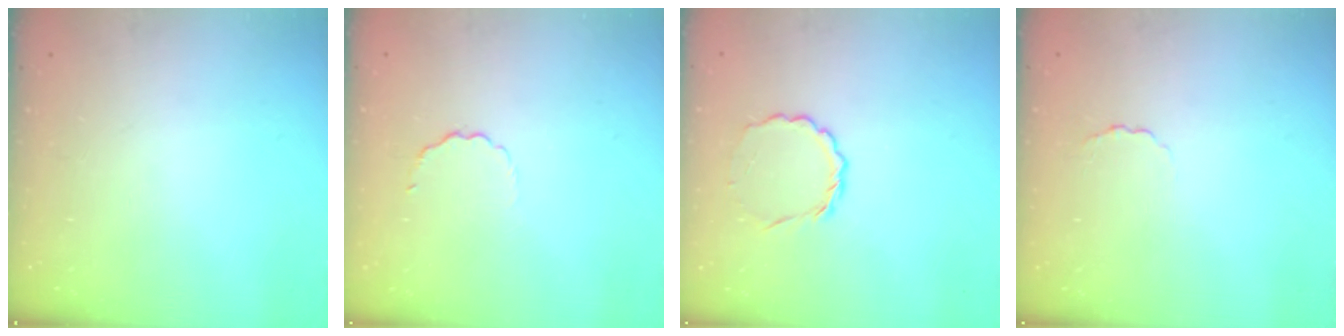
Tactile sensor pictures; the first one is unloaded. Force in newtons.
{"total": 2.7, "press": 2.5, "slide": 0.9}
{"total": 4.2, "press": 4.0, "slide": 1.1}
{"total": 2.0, "press": 1.9, "slide": 0.4}